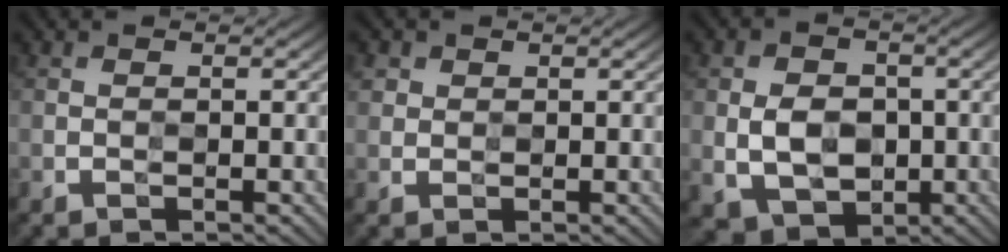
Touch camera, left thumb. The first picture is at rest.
{"total": 1.7, "force": [0.8, 1.4, 0.4], "torque": [-0.011, -0.001, 0.015]}
{"total": 6.8, "force": [-0.9, 5.1, 4.4], "torque": [-0.091, -0.010, -0.017]}